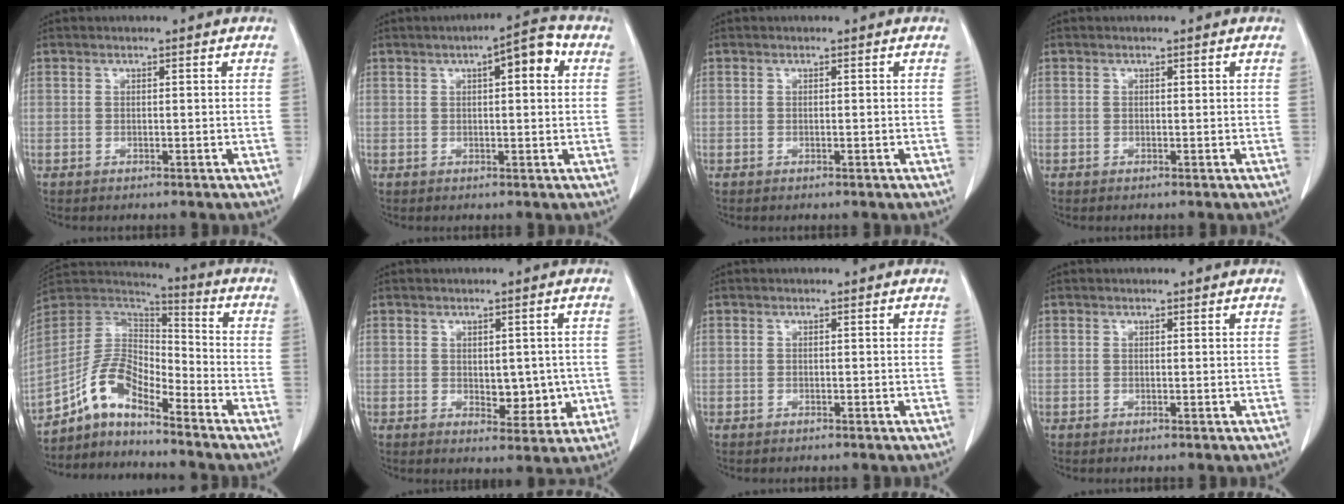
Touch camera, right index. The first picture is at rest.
{"total": 6.5, "force": [2.2, 1.4, 5.9], "torque": [-0.084, 0.019, 0.024]}
{"total": 0.0}
{"total": 0.0}
{"total": 9.9, "force": [-7.6, 3.1, 5.5], "torque": [-0.114, 0.036, -0.145]}
{"total": 5.3, "force": [-0.3, 2.9, 4.4], "torque": [-0.050, -0.003, 0.009]}
{"total": 0.0}
{"total": 0.0}